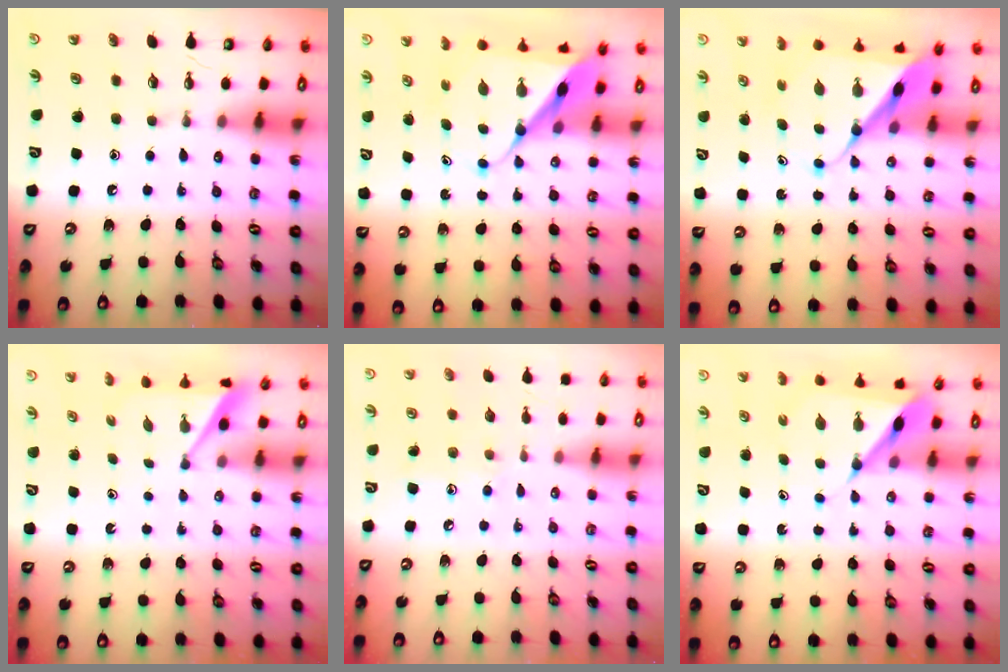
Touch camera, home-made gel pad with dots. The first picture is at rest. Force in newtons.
{"total": 11.1, "press": 11.0, "slide": 0.9}
{"total": 11.1, "press": 11.0, "slide": 0.9}
{"total": 3.9, "press": 3.9, "slide": 0.3}
{"total": 6.3, "press": 6.3, "slide": 0.3}
{"total": 6.4, "press": 6.4, "slide": 0.6}